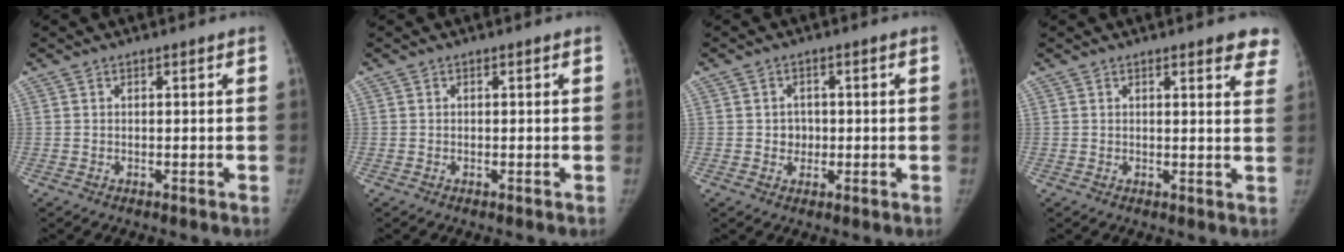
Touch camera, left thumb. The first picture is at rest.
{"total": 0.0}
{"total": 2.8, "force": [-0.1, 2.6, 1.1], "torque": [0.003, 0.006, -0.003]}
{"total": 6.6, "force": [4.9, 1.8, 3.9], "torque": [-0.019, -0.020, 0.044]}